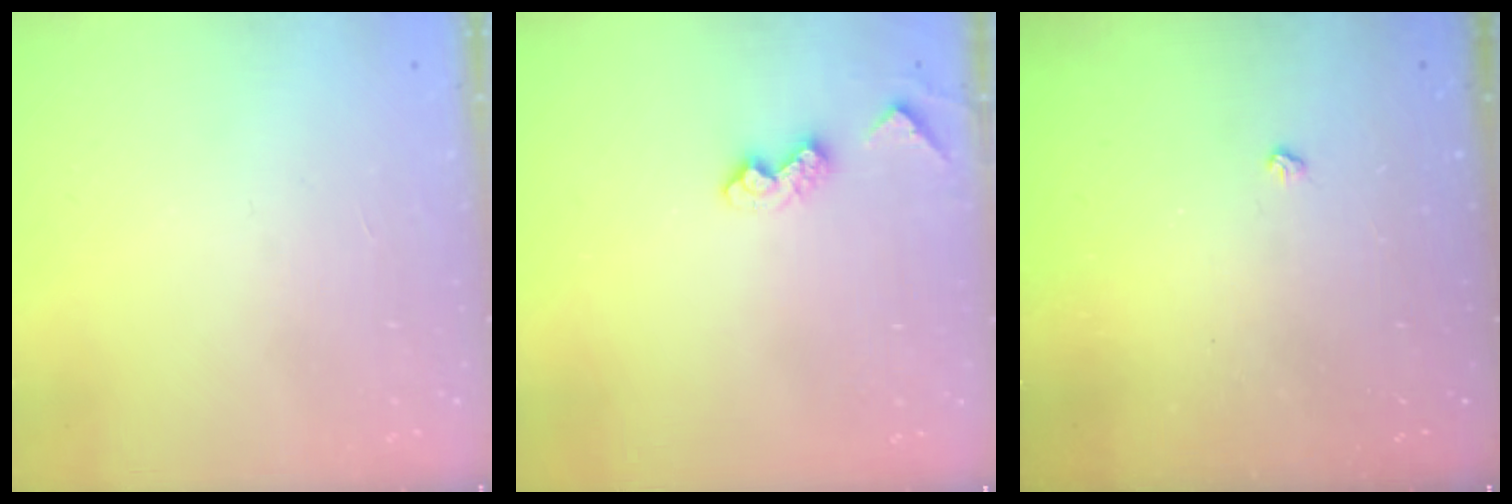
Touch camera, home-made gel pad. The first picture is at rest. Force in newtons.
{"total": 7.2, "press": 7.1, "slide": 0.7}
{"total": 2.1, "press": 2.1, "slide": 0.4}